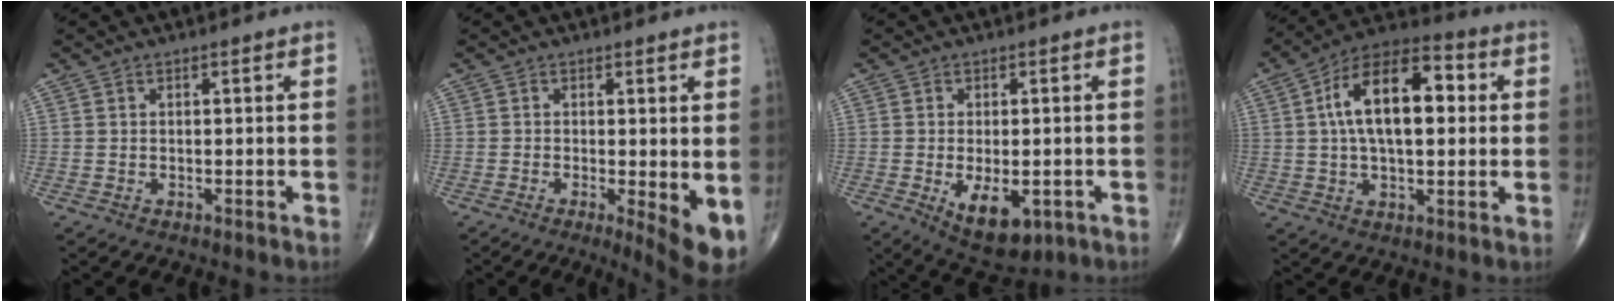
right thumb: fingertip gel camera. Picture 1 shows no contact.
{"total": 6.4, "force": [-1.0, 1.6, 6.1], "torque": [-0.088, -0.017, -0.017]}
{"total": 8.9, "force": [-2.8, 4.6, 7.2], "torque": [-0.100, -0.006, -0.028]}
{"total": 16.7, "force": [2.6, 8.4, 14.2], "torque": [-0.226, 0.025, 0.035]}